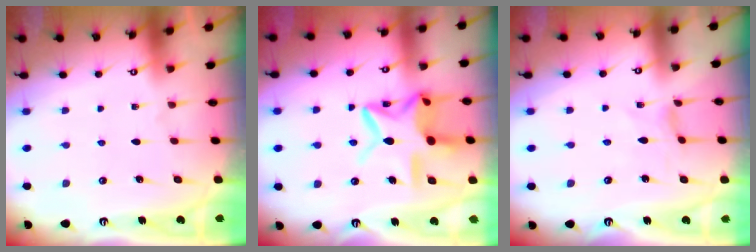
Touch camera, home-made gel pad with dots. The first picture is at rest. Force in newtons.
{"total": 14.7, "press": 14.7, "slide": 1.2}
{"total": 0.0}